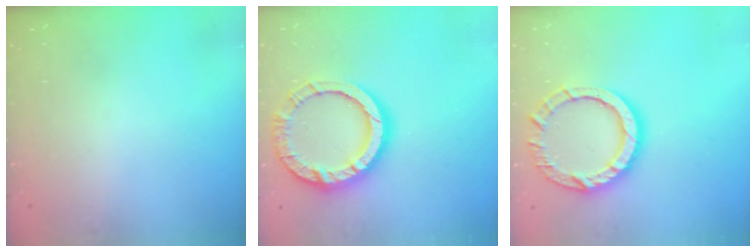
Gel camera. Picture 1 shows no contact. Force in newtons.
{"total": 16.2, "press": 16.2, "slide": 1.4}
{"total": 12.9, "press": 12.8, "slide": 1.4}